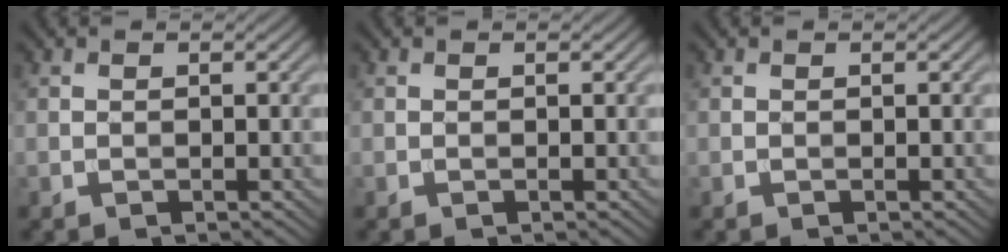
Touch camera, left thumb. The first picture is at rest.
{"total": 0.0}
{"total": 0.0}